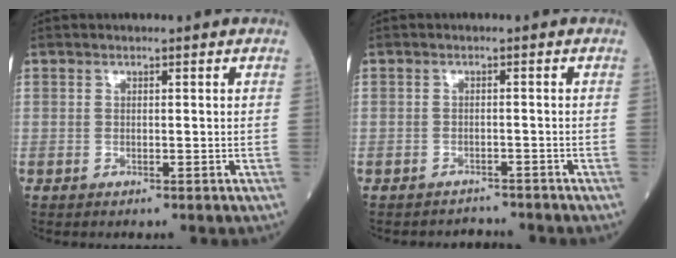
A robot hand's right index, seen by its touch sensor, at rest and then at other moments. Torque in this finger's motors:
{"motor_torque": [-0.01, 0.02, 0.02, -0.02]}